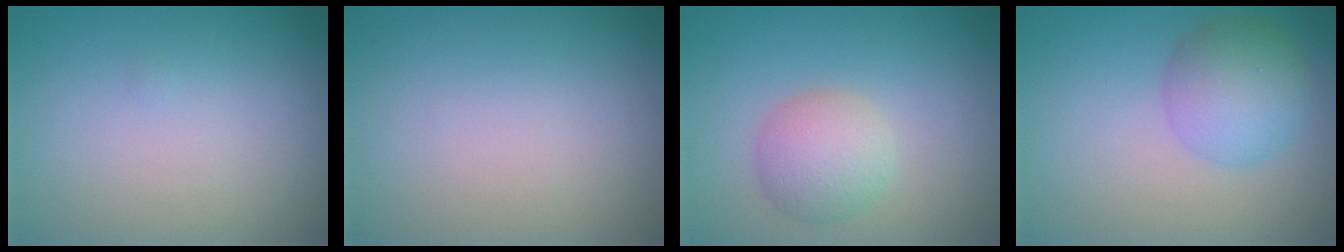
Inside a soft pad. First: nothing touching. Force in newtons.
{"total": 0.0}
{"total": 3.5, "press": 3.5, "slide": 0.3}
{"total": 4.5, "press": 4.5, "slide": 0.1}